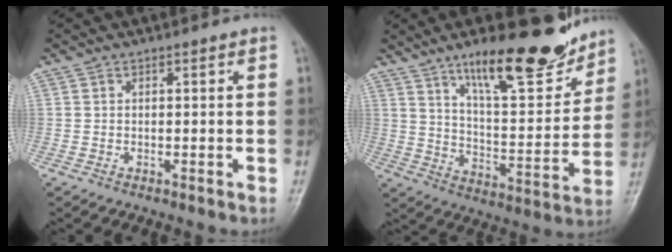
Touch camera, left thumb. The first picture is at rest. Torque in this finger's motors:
{"motor_torque": [1.35, 1.14, 1.45, -1.33, 0.10]}